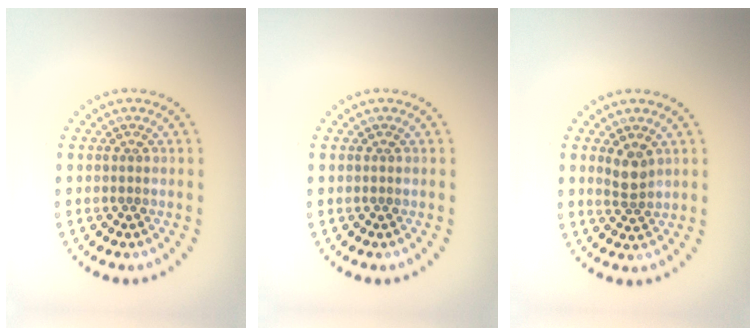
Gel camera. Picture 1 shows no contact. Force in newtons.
{"total": 0.0}
{"total": 2.0, "press": 1.8, "slide": 1.0}